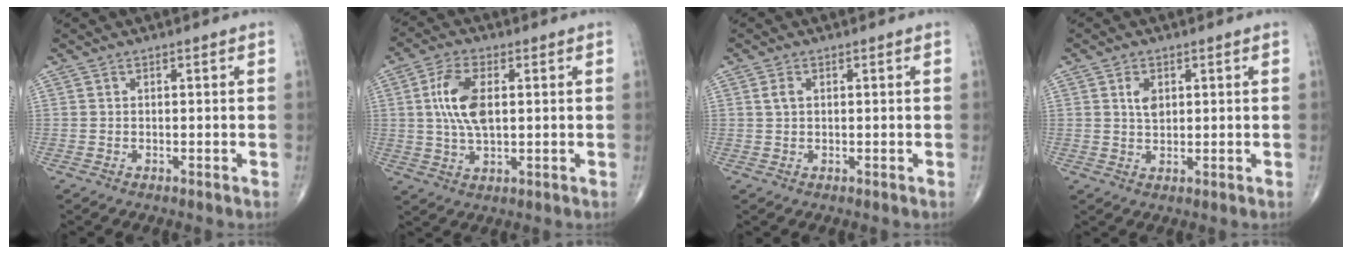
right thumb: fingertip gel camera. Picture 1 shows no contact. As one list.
[{"total": 9.1, "force": [1.4, 4.4, 7.8], "torque": [-0.161, 0.001, 0.027]}, {"total": 1.6, "force": [0.5, 1.0, 1.2], "torque": [-0.025, 0.005, 0.011]}, {"total": 3.1, "force": [1.0, 2.0, 2.2], "torque": [-0.031, -0.005, 0.018]}]